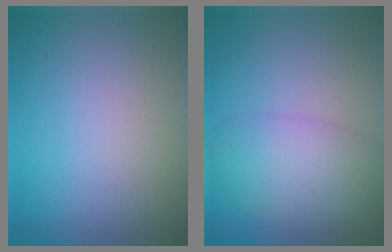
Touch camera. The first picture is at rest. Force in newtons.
{"total": 5.6, "press": 5.6, "slide": 0.1}